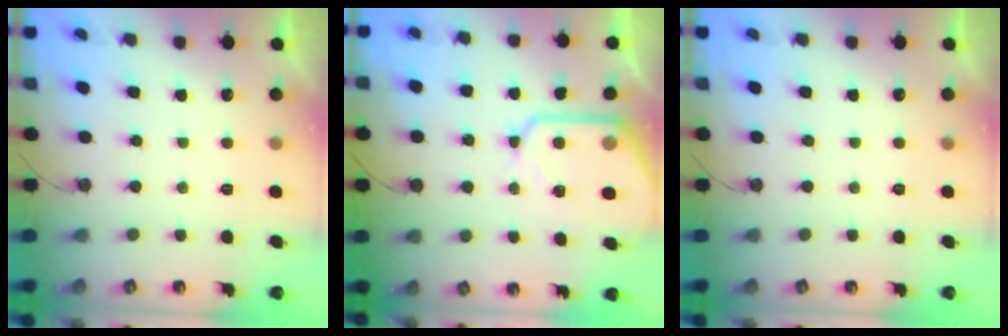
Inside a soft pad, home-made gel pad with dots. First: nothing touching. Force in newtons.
{"total": 12.3, "press": 12.2, "slide": 1.2}
{"total": 0.0}